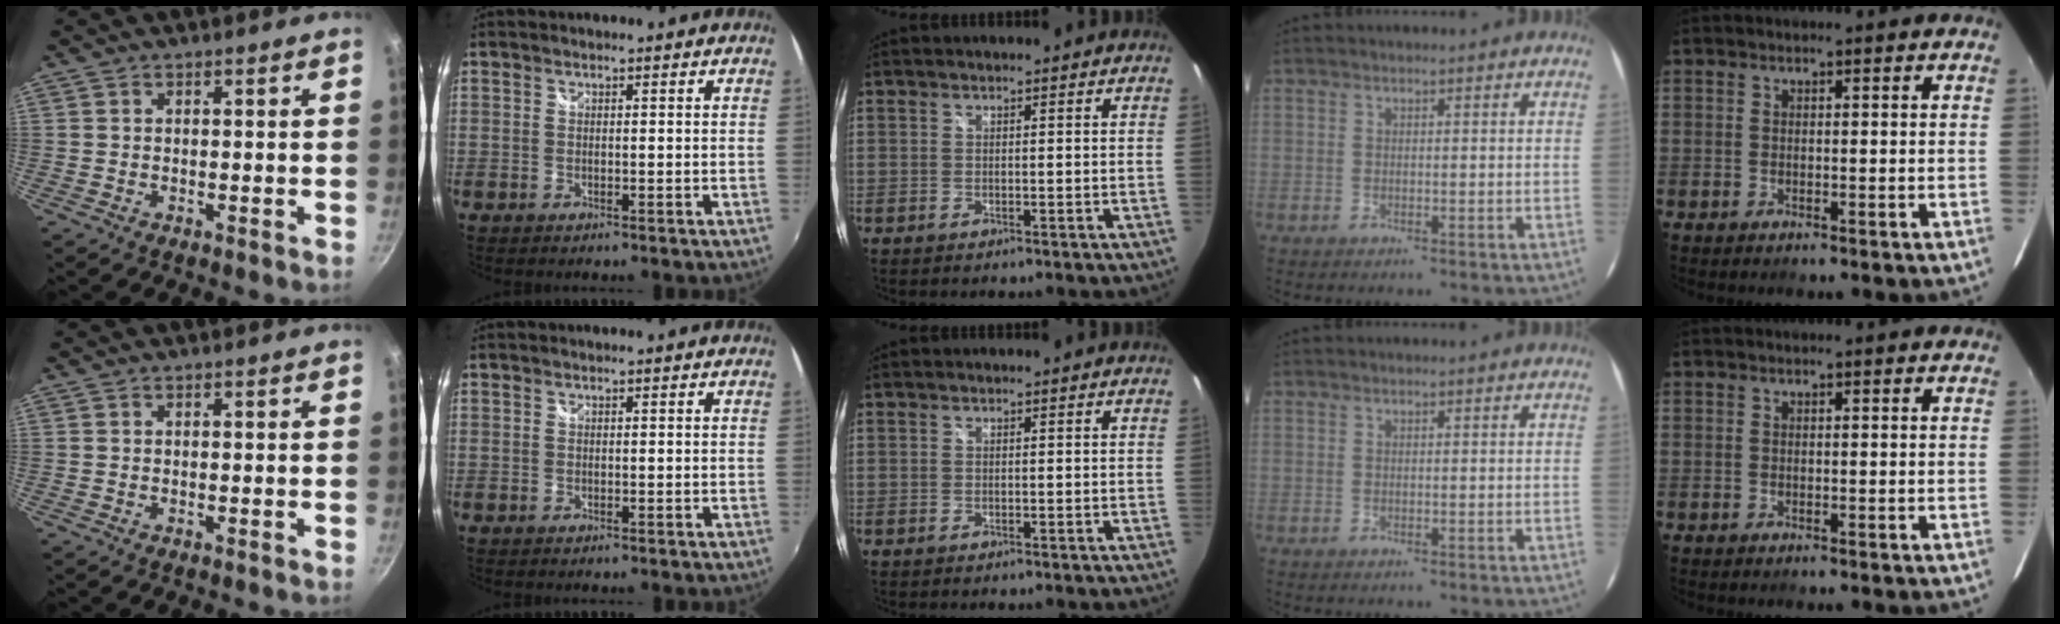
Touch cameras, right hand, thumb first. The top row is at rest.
{}